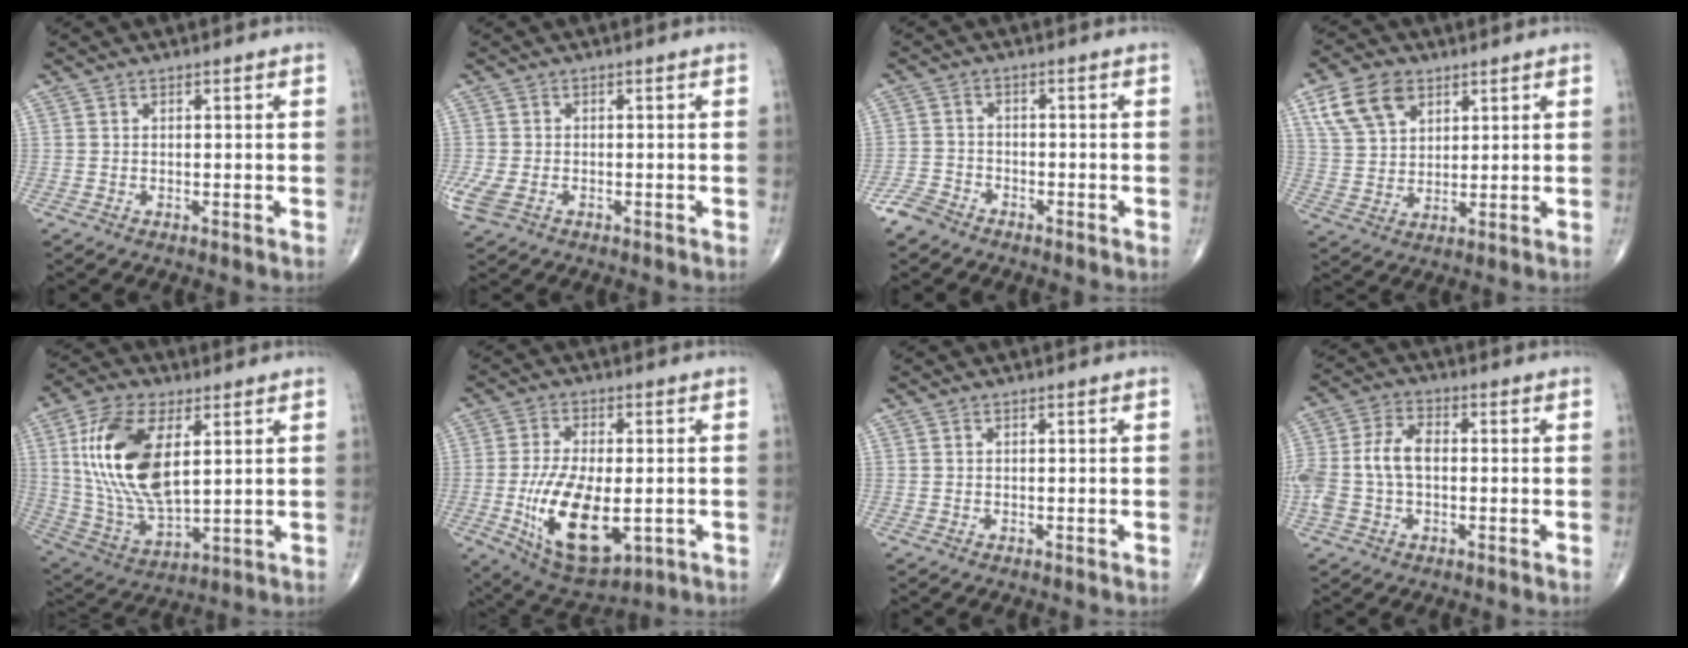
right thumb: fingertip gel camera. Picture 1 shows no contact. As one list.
[{"total": 4.3, "force": [-1.5, 2.7, 3.0], "torque": [-0.080, 0.000, -0.026]}, {"total": 3.9, "force": [-3.2, 2.1, 0.9], "torque": [-0.019, 0.010, -0.068]}, {"total": 10.4, "force": [5.3, 6.8, 5.8], "torque": [-0.094, -0.012, 0.107]}, {"total": 19.4, "force": [4.9, 9.6, 16.1], "torque": [-0.317, -0.018, 0.096]}, {"total": 16.5, "force": [-3.3, 8.0, 14.0], "torque": [-0.244, -0.011, -0.037]}, {"total": 0.0}, {"total": 10.2, "force": [-0.5, 6.5, 7.9], "torque": [-0.179, 0.028, -0.013]}]